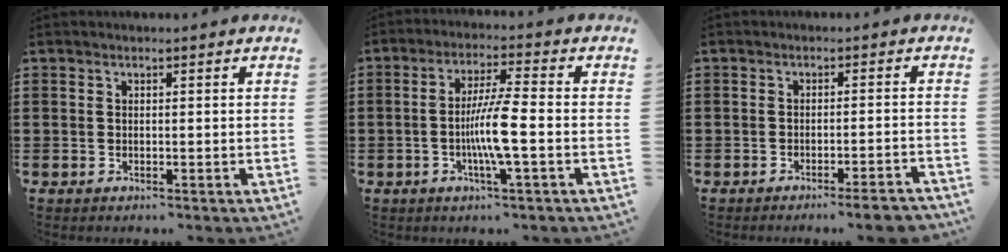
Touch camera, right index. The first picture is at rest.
{"total": 7.4, "force": [-1.8, 0.3, 7.2], "torque": [-0.143, -0.011, -0.042]}
{"total": 3.4, "force": [-2.8, -0.3, 2.0], "torque": [-0.031, -0.009, -0.051]}